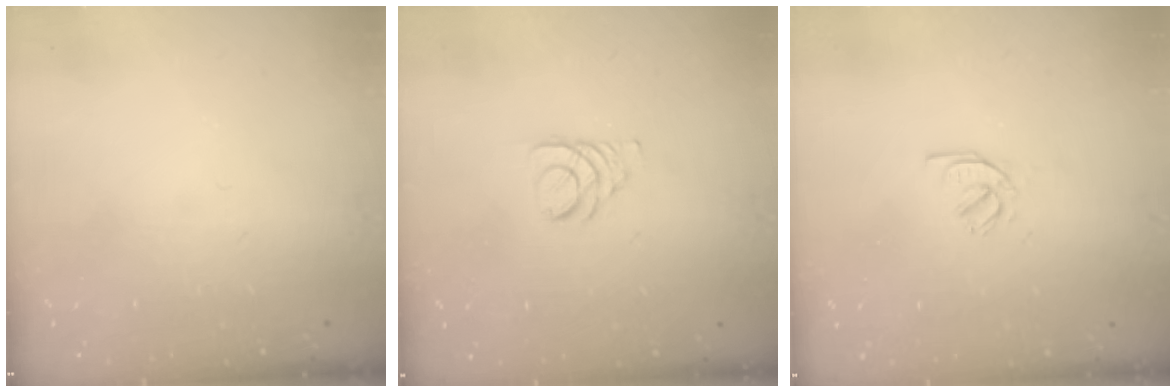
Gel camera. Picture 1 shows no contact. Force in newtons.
{"total": 2.9, "press": 2.9, "slide": 0.3}
{"total": 2.1, "press": 2.1, "slide": 0.2}